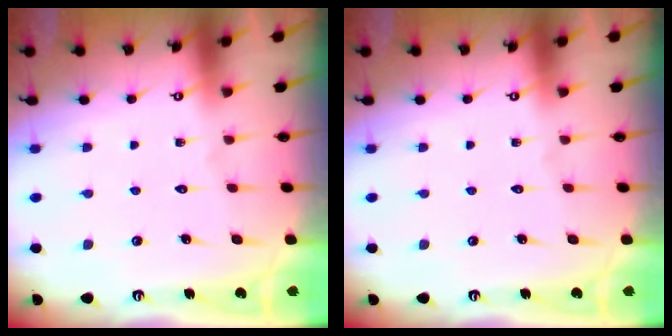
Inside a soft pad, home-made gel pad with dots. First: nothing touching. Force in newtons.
{"total": 0.0}